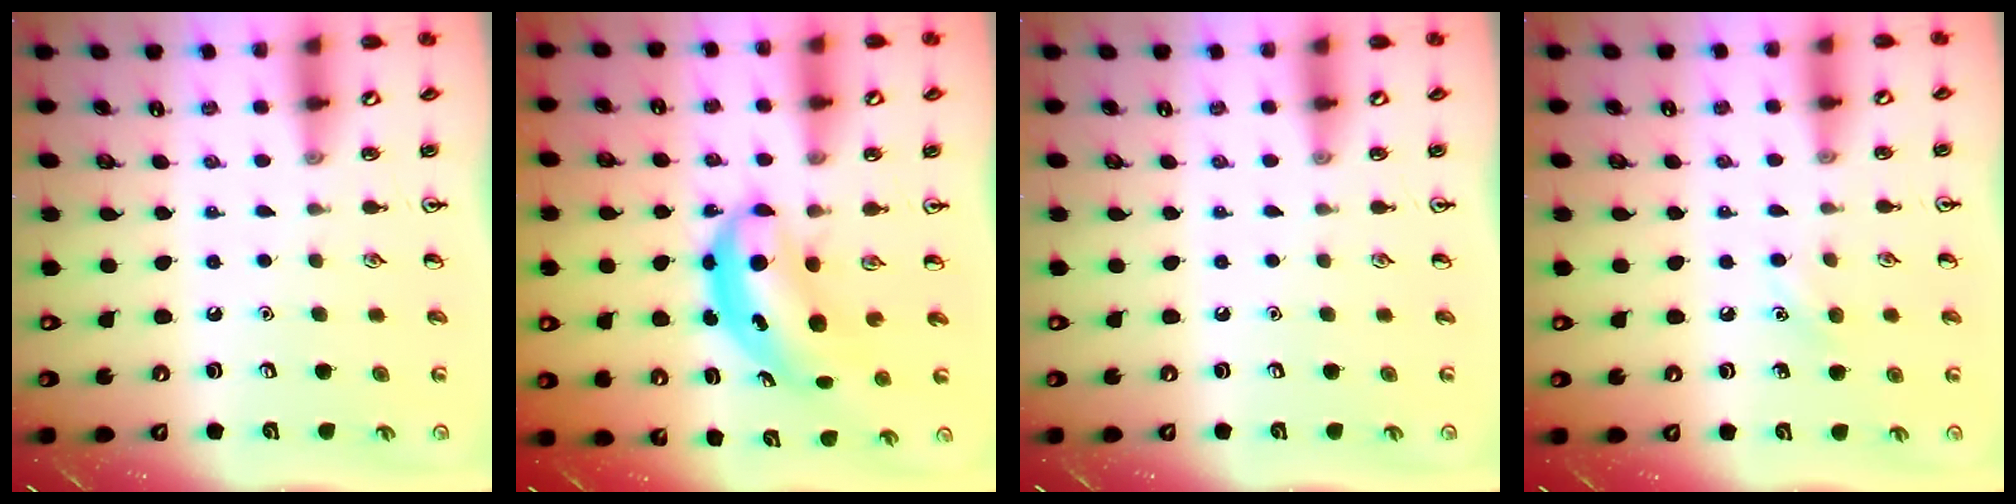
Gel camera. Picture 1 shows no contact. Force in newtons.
{"total": 5.2, "press": 5.1, "slide": 1.3}
{"total": 0.0}
{"total": 6.5, "press": 6.2, "slide": 1.9}